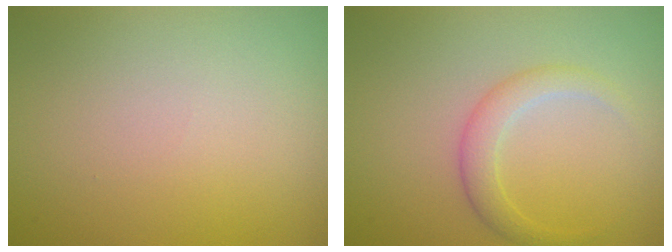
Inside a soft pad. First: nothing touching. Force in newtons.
{"total": 2.2, "press": 2.2, "slide": 0.1}